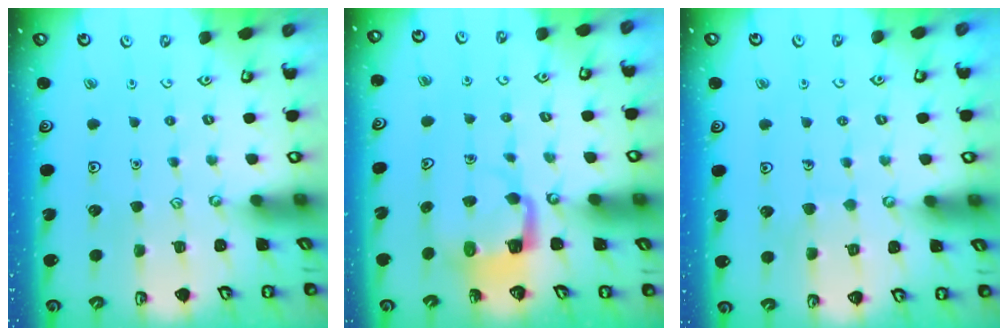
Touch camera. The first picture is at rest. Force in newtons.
{"total": 4.4, "press": 4.4, "slide": 0.1}
{"total": 4.6, "press": 4.6, "slide": 0.3}